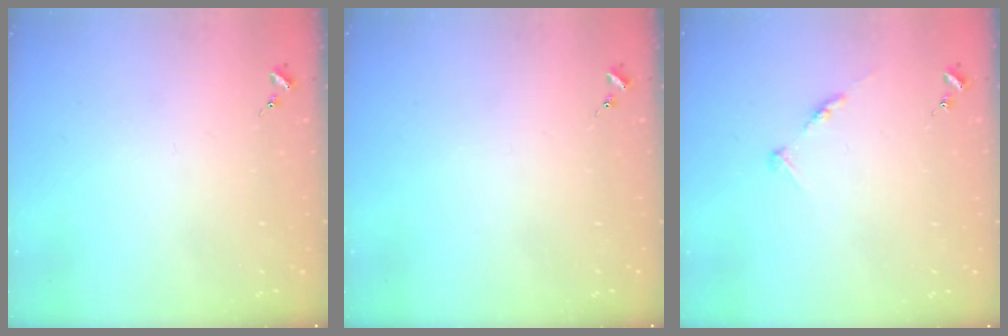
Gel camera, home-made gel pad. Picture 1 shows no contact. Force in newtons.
{"total": 0.0}
{"total": 5.8, "press": 5.8, "slide": 0.6}